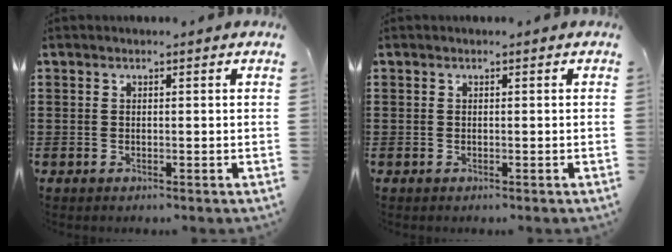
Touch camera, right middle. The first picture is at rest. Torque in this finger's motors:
{"motor_torque": [-0.13, -0.08, 0.03, -0.01]}